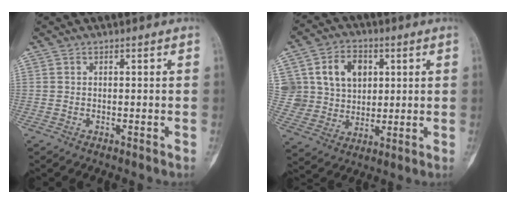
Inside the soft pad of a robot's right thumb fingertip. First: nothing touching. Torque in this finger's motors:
{"motor_torque": [1.17, 1.47, 0.71, -0.03, 0.05]}